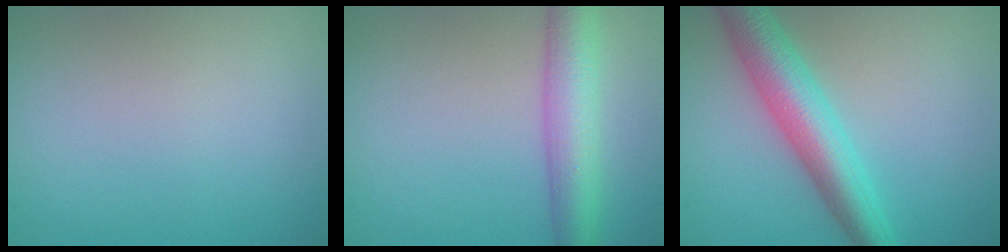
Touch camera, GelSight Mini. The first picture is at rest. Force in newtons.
{"total": 5.8, "press": 5.8, "slide": 0.3}
{"total": 6.7, "press": 6.7, "slide": 0.1}